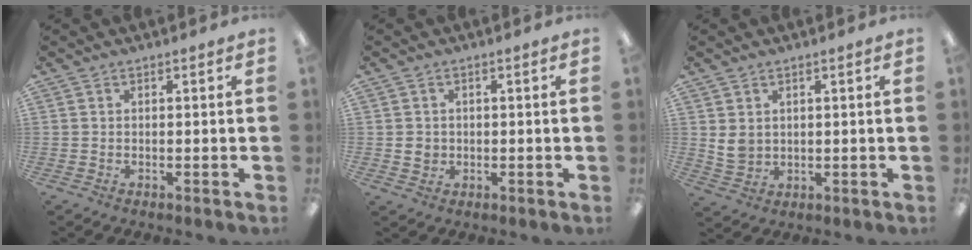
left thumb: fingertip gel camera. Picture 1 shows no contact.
{"total": 2.6, "force": [0.1, 2.4, 1.0], "torque": [-0.020, 0.004, 0.001]}
{"total": 4.3, "force": [1.8, 3.3, 2.0], "torque": [-0.040, -0.003, 0.034]}